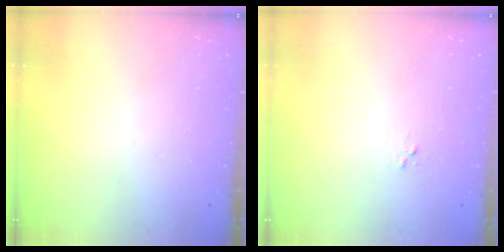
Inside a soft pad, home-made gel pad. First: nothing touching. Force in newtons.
{"total": 3.0, "press": 3.0, "slide": 0.2}